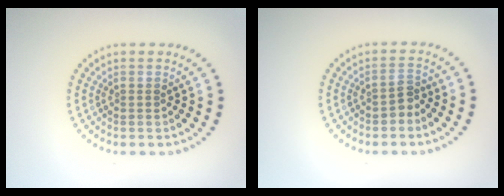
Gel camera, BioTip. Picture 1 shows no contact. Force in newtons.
{"total": 1.4, "press": 1.2, "slide": 0.6}